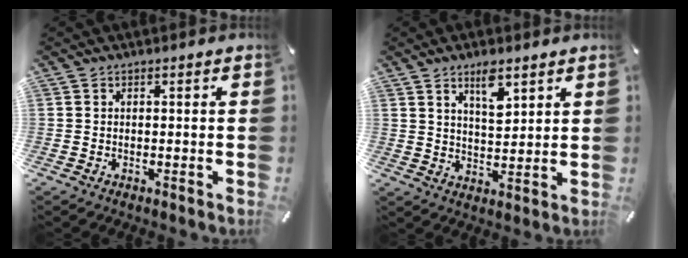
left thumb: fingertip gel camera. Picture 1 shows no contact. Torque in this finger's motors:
{"motor_torque": [0.52, -0.16, 0.11, -0.12, -0.01]}